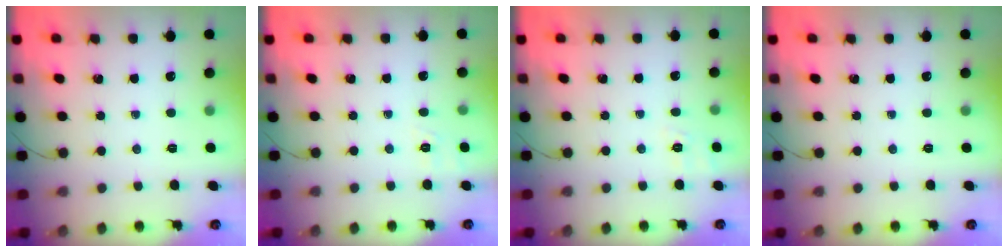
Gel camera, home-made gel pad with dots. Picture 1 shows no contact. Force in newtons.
{"total": 1.8, "press": 0.2, "slide": 1.8}
{"total": 2.3, "press": 1.3, "slide": 1.9}
{"total": 0.0}